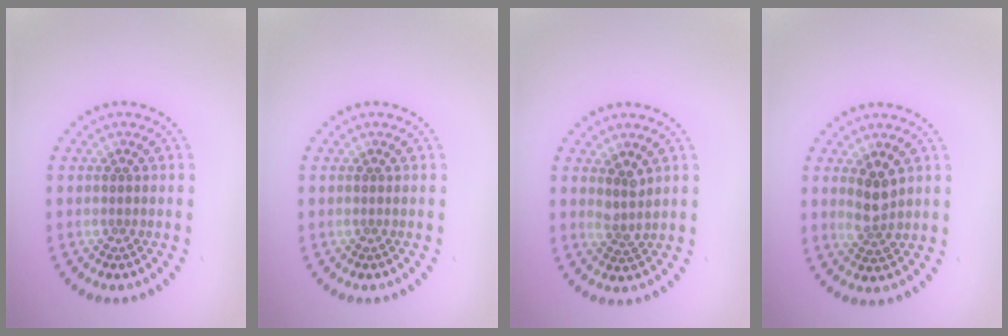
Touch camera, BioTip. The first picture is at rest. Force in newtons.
{"total": 0.0}
{"total": 1.8, "press": 1.4, "slide": 1.2}
{"total": 2.4, "press": 2.3, "slide": 0.6}